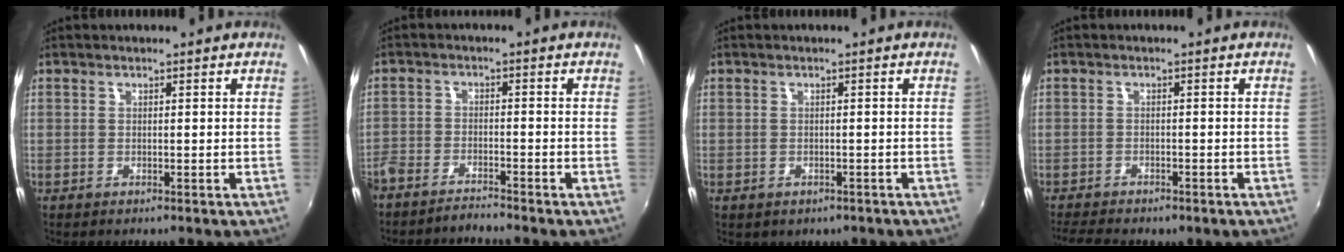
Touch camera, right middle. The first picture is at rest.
{"total": 5.8, "force": [-5.4, 1.0, 1.7], "torque": [-0.055, -0.015, -0.102]}
{"total": 2.5, "force": [-1.4, 1.9, 1.1], "torque": [-0.025, -0.011, -0.012]}
{"total": 7.0, "force": [-5.8, 2.3, 3.2], "torque": [-0.080, -0.024, -0.090]}